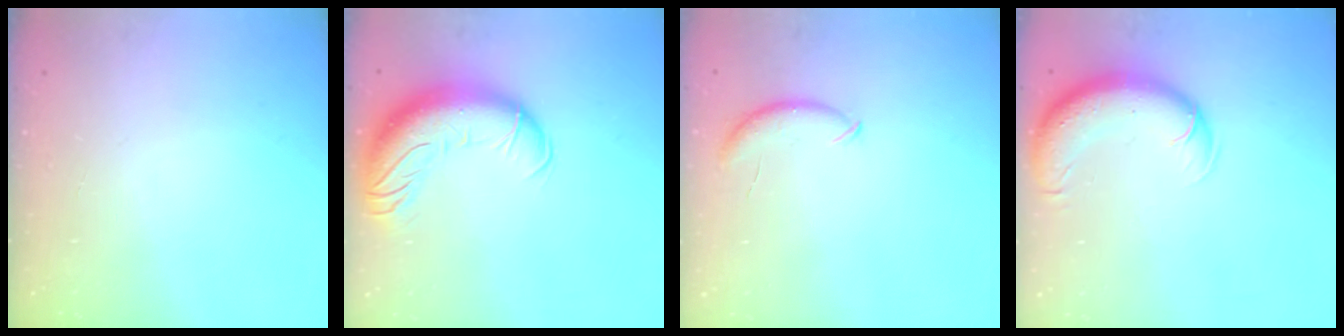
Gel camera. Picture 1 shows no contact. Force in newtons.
{"total": 16.7, "press": 16.2, "slide": 4.0}
{"total": 7.4, "press": 7.4, "slide": 1.1}
{"total": 11.0, "press": 10.6, "slide": 2.8}